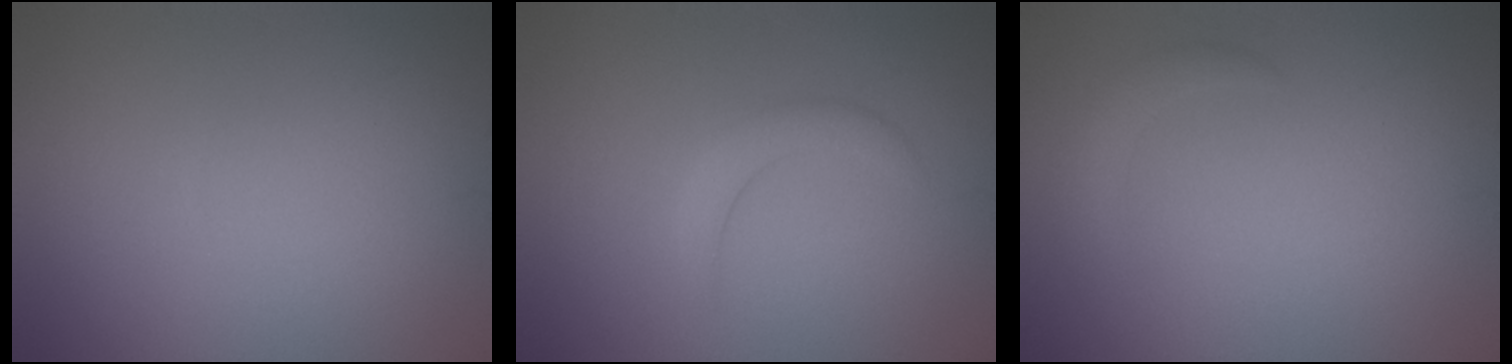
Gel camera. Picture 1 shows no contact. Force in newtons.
{"total": 1.7, "press": 1.7, "slide": 0.2}
{"total": 1.4, "press": 1.4, "slide": 0.0}